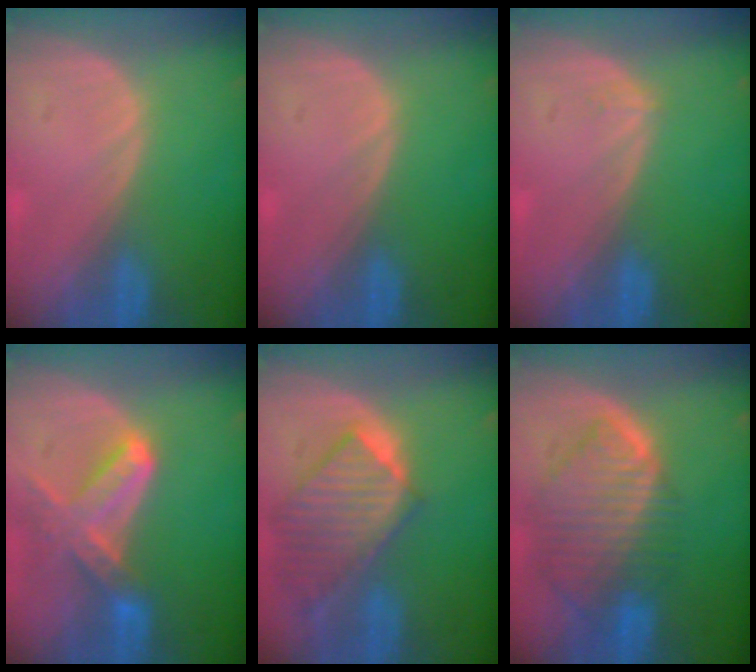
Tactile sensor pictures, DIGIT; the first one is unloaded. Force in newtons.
{"total": 0.0}
{"total": 0.5, "press": 0.5, "slide": 0.2}
{"total": 7.4, "press": 6.7, "slide": 3.2}
{"total": 9.7, "press": 8.5, "slide": 4.7}
{"total": 10.1, "press": 8.5, "slide": 5.3}